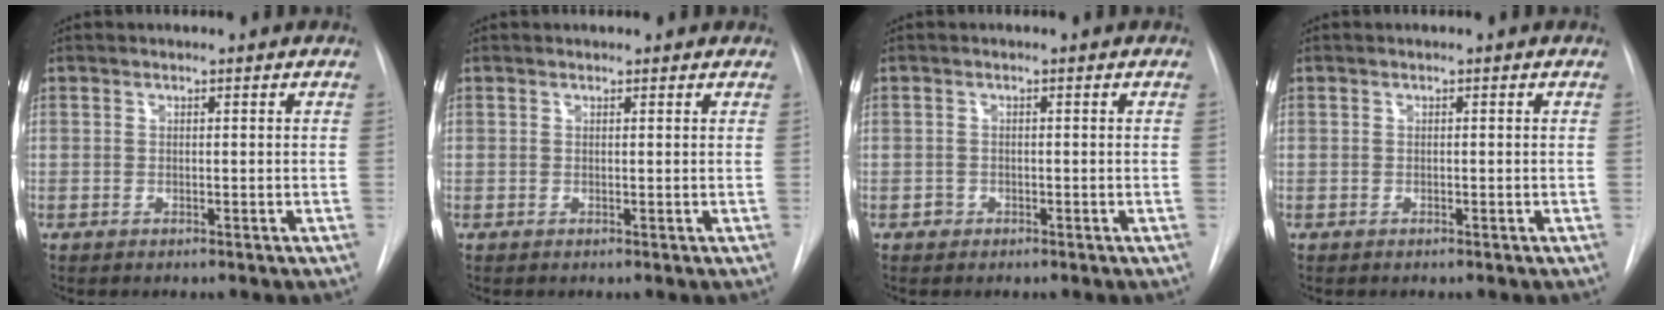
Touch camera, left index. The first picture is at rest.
{"total": 1.5, "force": [1.4, 0.6, 0.2], "torque": [-0.007, 0.008, 0.012]}
{"total": 0.8, "force": [-0.4, 0.7, 0.1], "torque": [-0.004, 0.003, -0.008]}
{"total": 0.0}